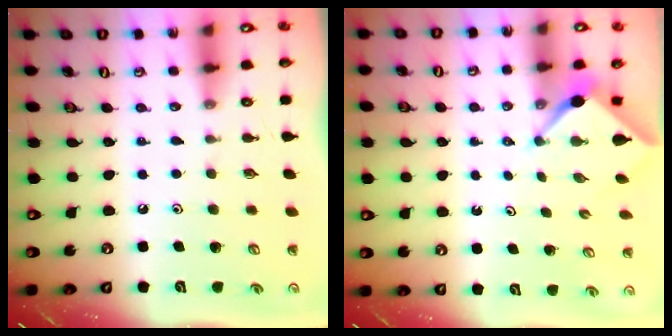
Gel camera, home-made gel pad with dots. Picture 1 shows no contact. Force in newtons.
{"total": 2.5, "press": 2.5, "slide": 0.3}